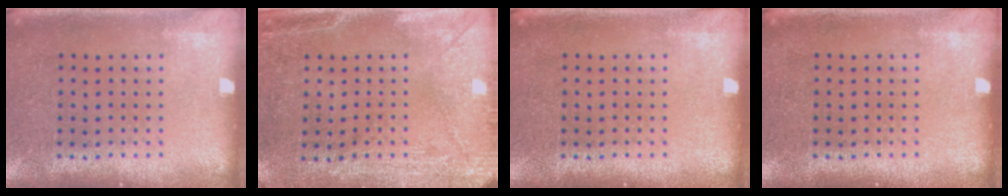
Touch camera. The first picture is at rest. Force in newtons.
{"total": 2.9, "press": 2.3, "slide": 1.8}
{"total": 0.0}
{"total": 0.0}